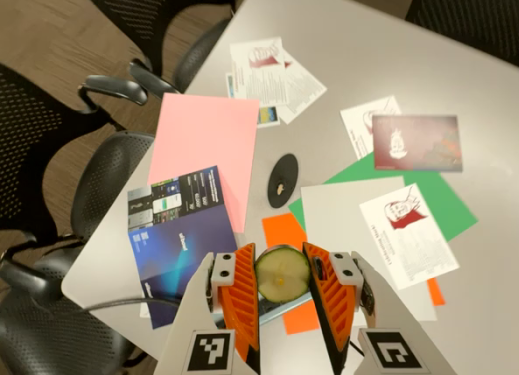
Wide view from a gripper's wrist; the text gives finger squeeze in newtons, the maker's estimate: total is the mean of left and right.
{"total": 12.4, "left": 12.5, "right": 12.3}